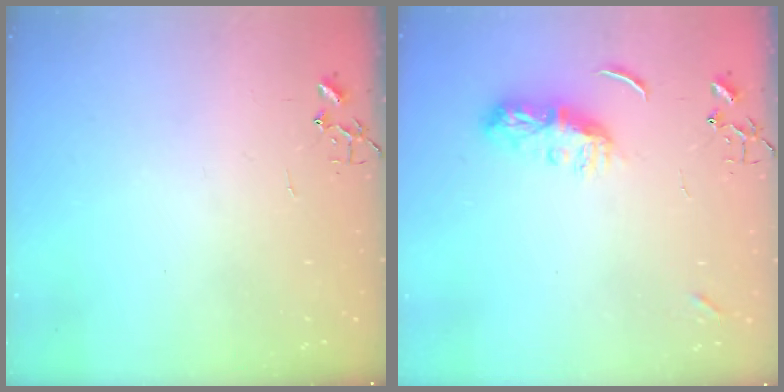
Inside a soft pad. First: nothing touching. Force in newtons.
{"total": 7.4, "press": 7.4, "slide": 0.5}